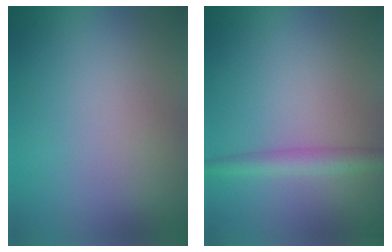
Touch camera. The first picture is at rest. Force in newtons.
{"total": 2.3, "press": 2.3, "slide": 0.1}